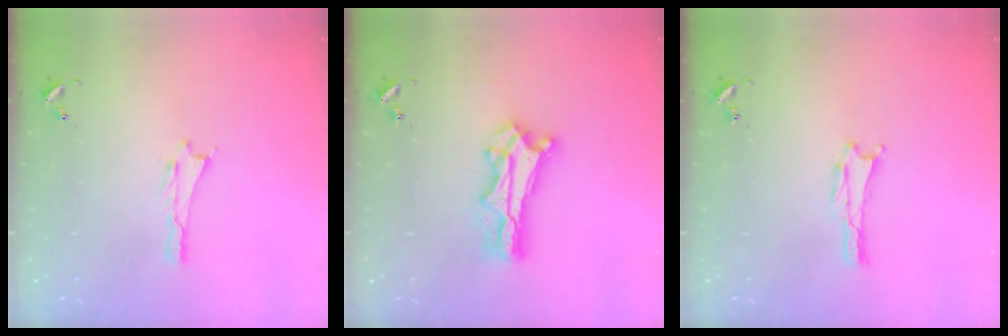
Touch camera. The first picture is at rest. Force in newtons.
{"total": 8.1, "press": 8.0, "slide": 0.6}
{"total": 0.0}